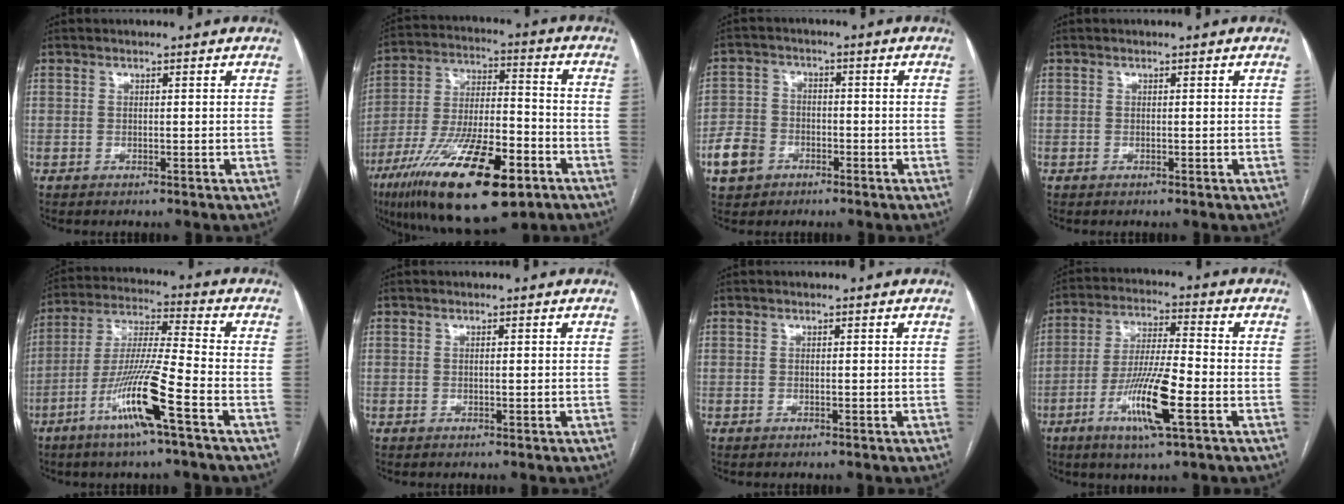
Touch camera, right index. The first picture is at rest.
{"total": 21.4, "force": [-11.8, 5.8, 16.8], "torque": [-0.312, -0.023, -0.199]}
{"total": 6.6, "force": [-3.3, 5.1, 2.4], "torque": [-0.067, 0.013, -0.055]}
{"total": 0.0}
{"total": 13.3, "force": [-6.4, -0.3, 11.7], "torque": [-0.236, -0.013, -0.124]}
{"total": 0.0}
{"total": 0.0}
{"total": 11.9, "force": [-4.6, 0.9, 11.0], "torque": [-0.212, -0.014, -0.085]}